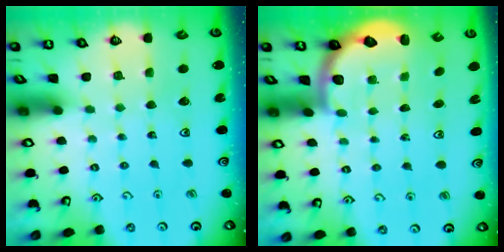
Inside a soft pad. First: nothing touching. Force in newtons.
{"total": 2.4, "press": 2.1, "slide": 1.2}